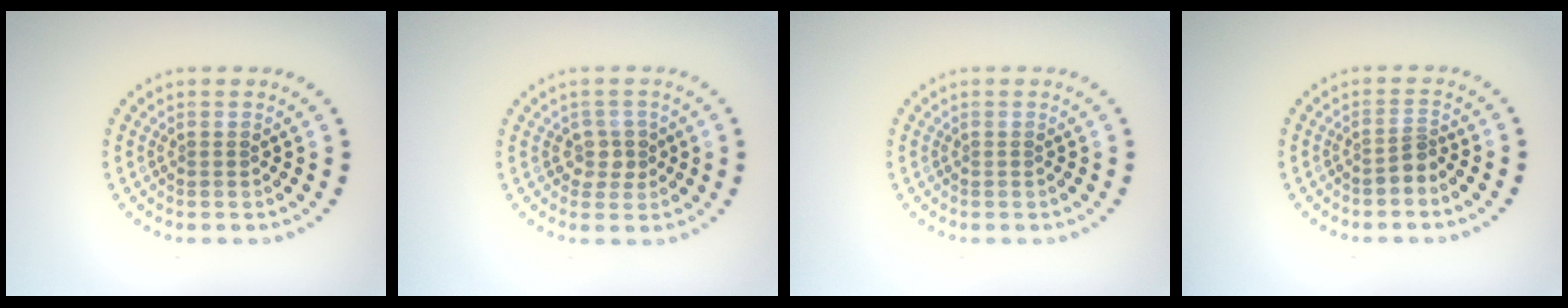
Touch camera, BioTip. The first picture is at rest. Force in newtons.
{"total": 1.7, "press": 1.5, "slide": 0.8}
{"total": 0.0}
{"total": 1.7, "press": 1.2, "slide": 1.1}